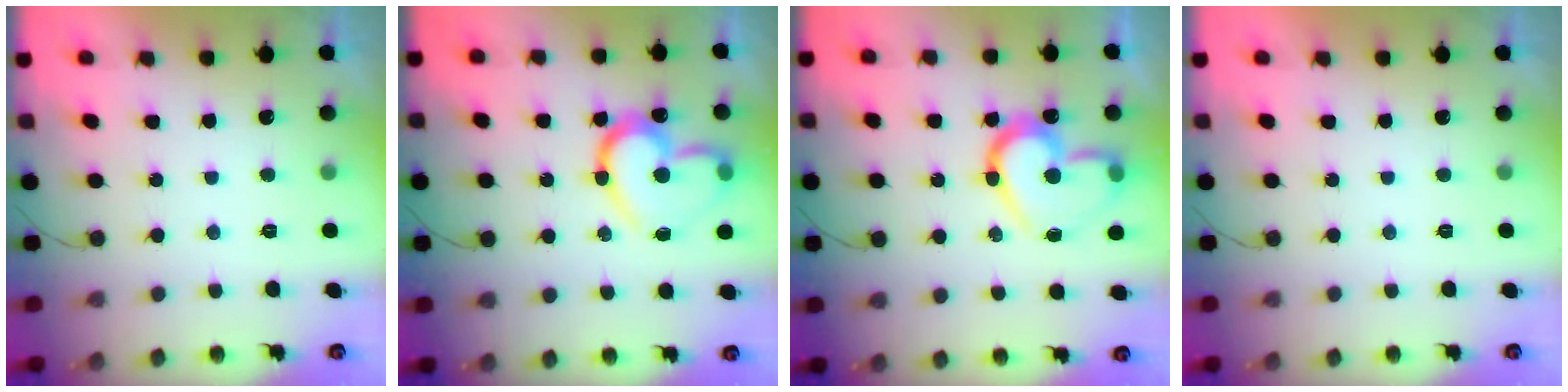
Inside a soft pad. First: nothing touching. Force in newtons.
{"total": 17.6, "press": 17.5, "slide": 1.5}
{"total": 16.9, "press": 16.9, "slide": 1.6}
{"total": 1.7, "press": 1.7, "slide": 0.1}